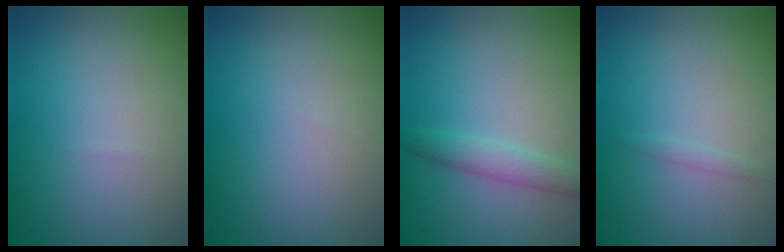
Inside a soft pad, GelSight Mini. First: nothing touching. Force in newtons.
{"total": 0.0}
{"total": 2.0, "press": 2.0, "slide": 0.0}
{"total": 0.6, "press": 0.6, "slide": 0.0}